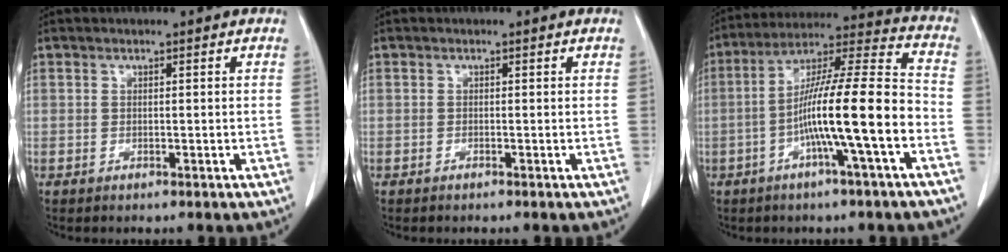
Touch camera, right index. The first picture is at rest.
{"total": 0.0}
{"total": 15.2, "force": [-4.4, 0.0, 14.6], "torque": [-0.250, 0.017, -0.079]}